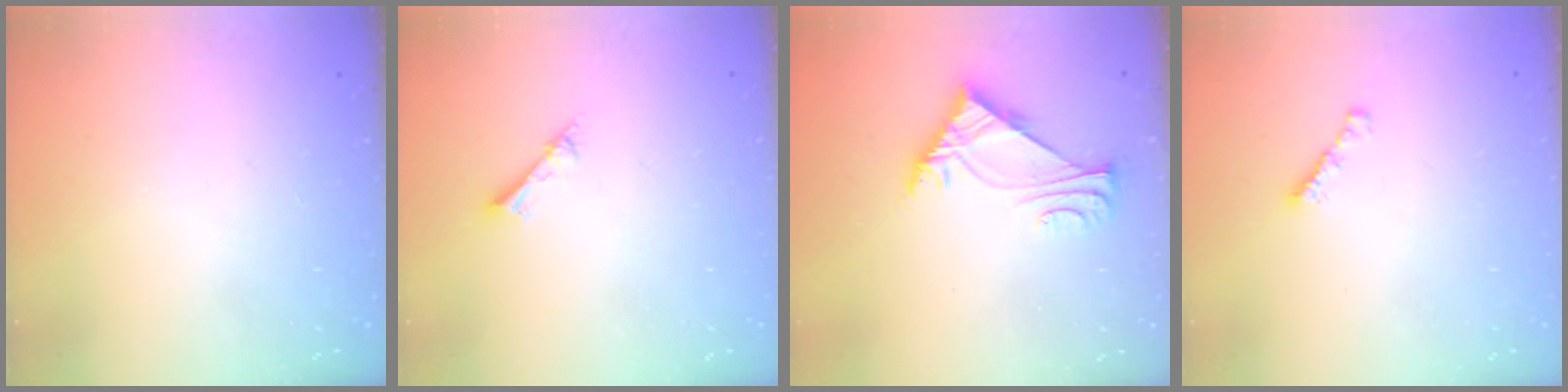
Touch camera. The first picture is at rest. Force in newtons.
{"total": 1.6, "press": 1.6, "slide": 0.2}
{"total": 6.5, "press": 6.4, "slide": 1.2}
{"total": 1.9, "press": 1.9, "slide": 0.5}